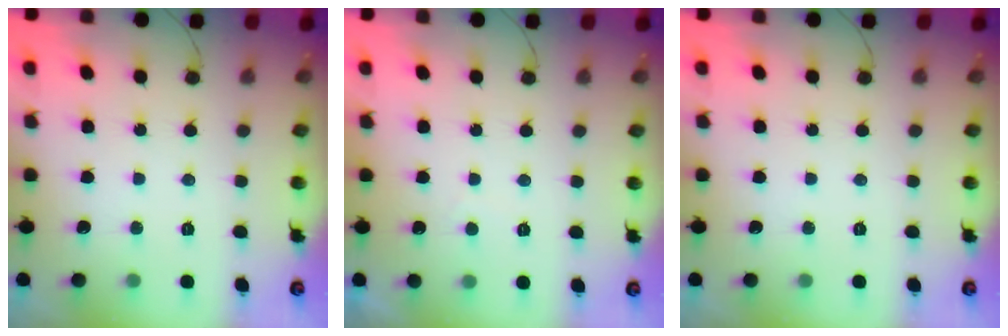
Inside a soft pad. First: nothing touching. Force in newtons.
{"total": 1.4, "press": 1.1, "slide": 0.8}
{"total": 0.0}